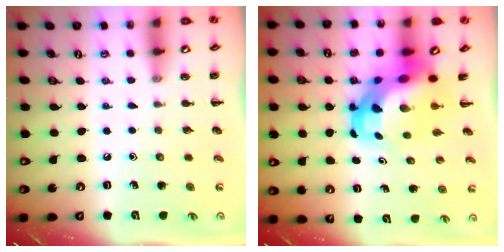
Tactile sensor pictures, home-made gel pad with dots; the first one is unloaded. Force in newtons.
{"total": 8.8, "press": 8.5, "slide": 2.3}